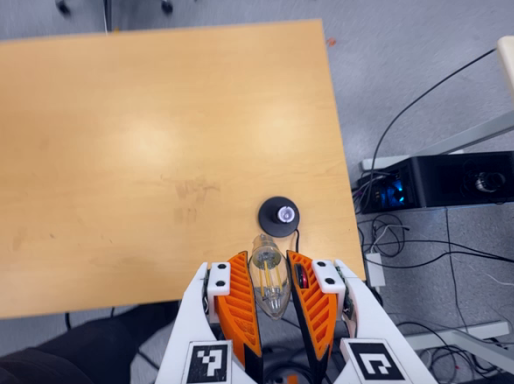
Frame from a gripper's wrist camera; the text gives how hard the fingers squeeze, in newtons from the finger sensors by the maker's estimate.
{"total": 11.3, "left": 12.7, "right": 9.8}